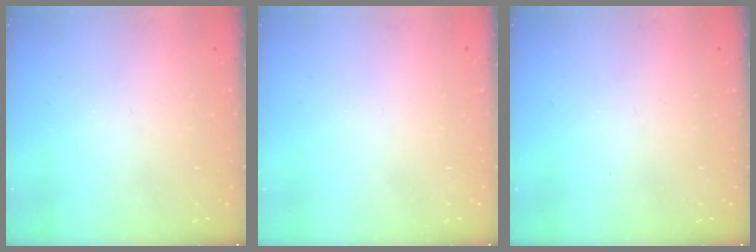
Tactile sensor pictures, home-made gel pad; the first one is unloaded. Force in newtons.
{"total": 1.6, "press": 1.6, "slide": 0.1}
{"total": 0.0}